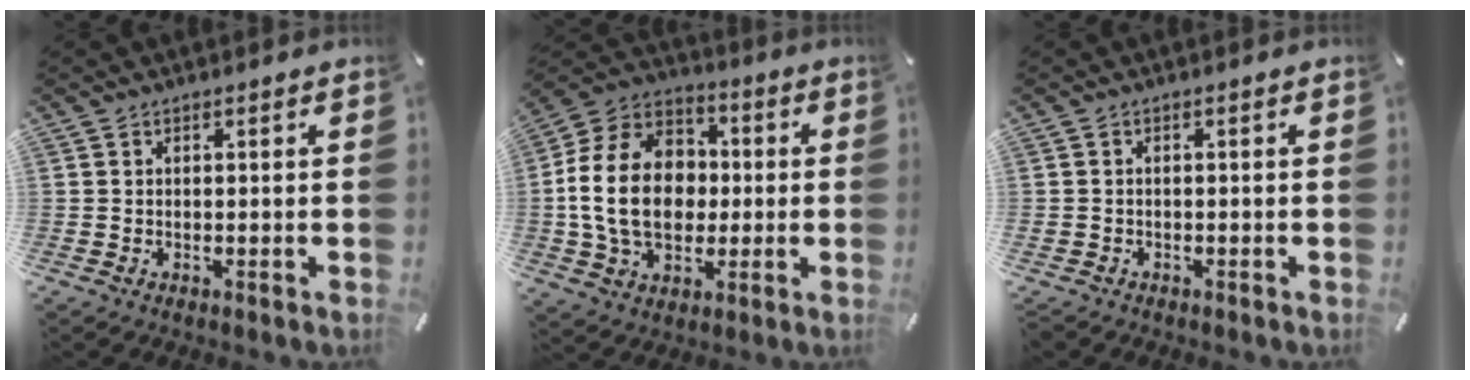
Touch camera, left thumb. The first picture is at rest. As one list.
[{"total": 18.3, "force": [-1.0, 14.1, 11.6], "torque": [-0.255, 0.018, -0.019]}, {"total": 1.1, "force": [-0.8, 0.7, 0.3], "torque": [-0.008, 0.003, -0.018]}]